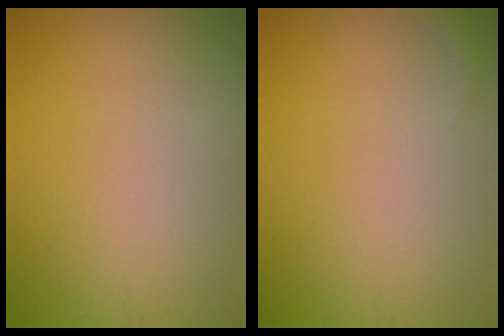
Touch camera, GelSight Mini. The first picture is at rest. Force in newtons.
{"total": 0.9, "press": 0.9, "slide": 0.1}